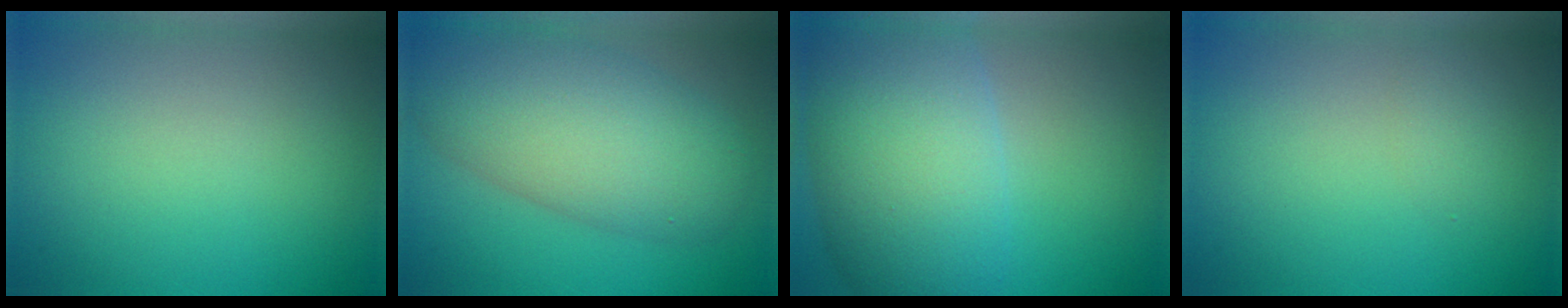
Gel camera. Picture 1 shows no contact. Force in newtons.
{"total": 9.5, "press": 9.5, "slide": 0.6}
{"total": 11.2, "press": 11.2, "slide": 0.2}
{"total": 0.8, "press": 0.8, "slide": 0.0}